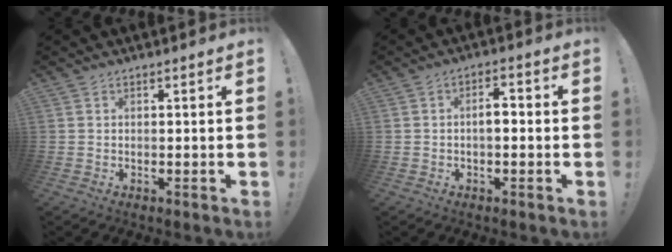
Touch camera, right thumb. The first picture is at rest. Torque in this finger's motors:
{"motor_torque": [0.18, -0.05, 0.04, 0.20, 0.00]}